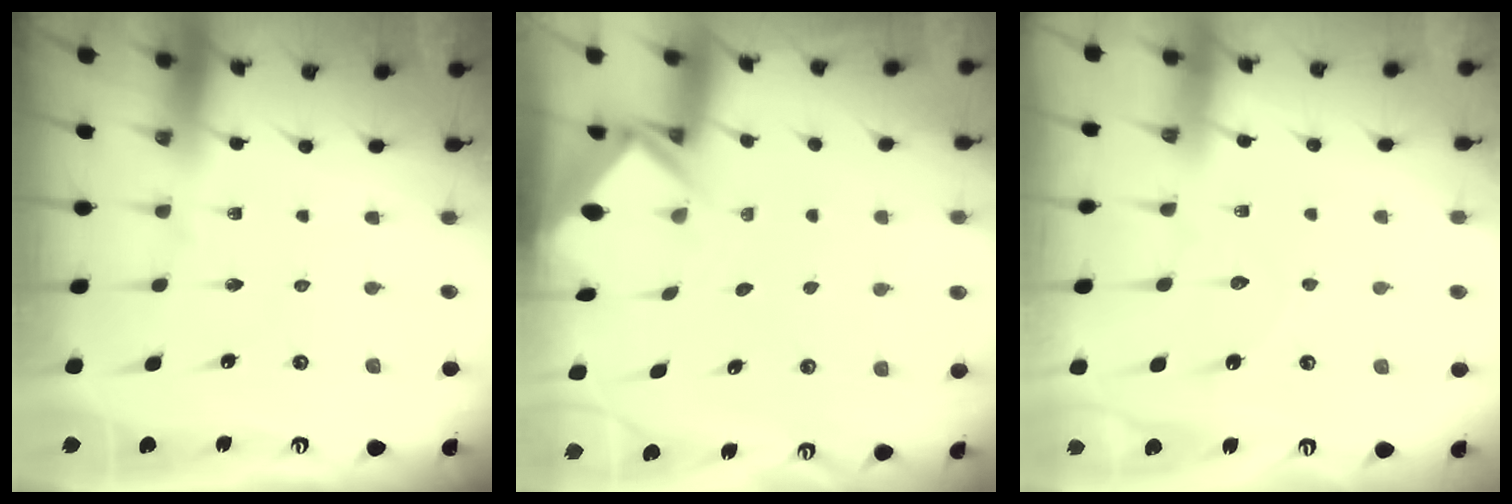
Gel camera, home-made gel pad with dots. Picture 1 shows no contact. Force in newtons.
{"total": 2.6, "press": 2.6, "slide": 0.2}
{"total": 3.6, "press": 3.5, "slide": 0.3}